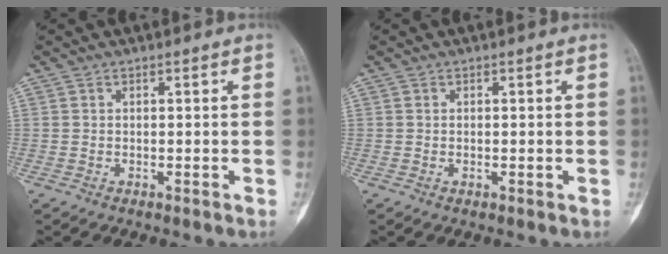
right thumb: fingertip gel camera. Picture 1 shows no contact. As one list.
[{"total": 0.0}]